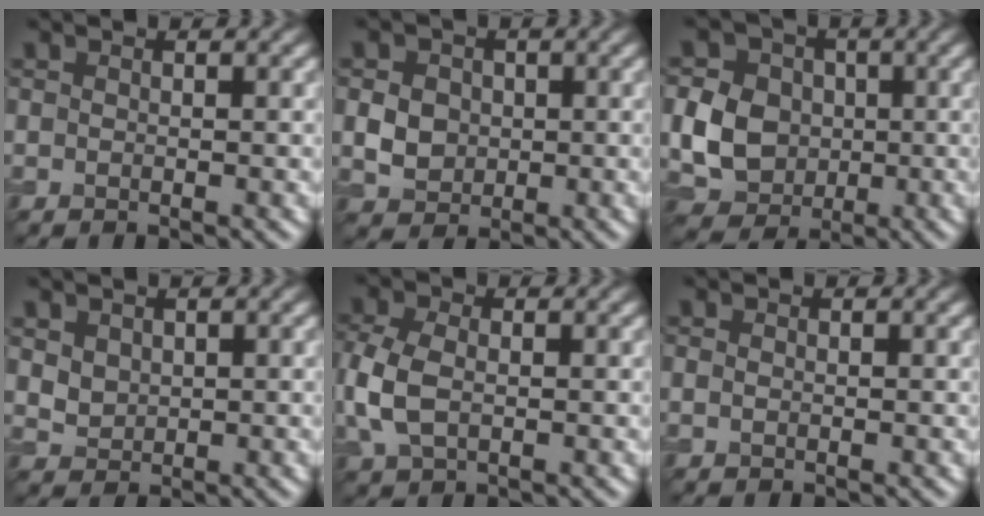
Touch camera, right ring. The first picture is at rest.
{"total": 3.1, "force": [0.0, 2.7, 1.5], "torque": [-0.031, -0.003, 0.000]}
{"total": 5.9, "force": [-0.4, 5.2, 2.9], "torque": [-0.061, 0.001, -0.011]}
{"total": 1.9, "force": [0.8, 1.5, 0.8], "torque": [-0.019, -0.006, 0.020]}
{"total": 4.9, "force": [-0.4, 3.4, 3.5], "torque": [-0.103, -0.004, -0.011]}
{"total": 0.5, "force": [0.0, 0.4, 0.3], "torque": [-0.007, -0.001, 0.000]}